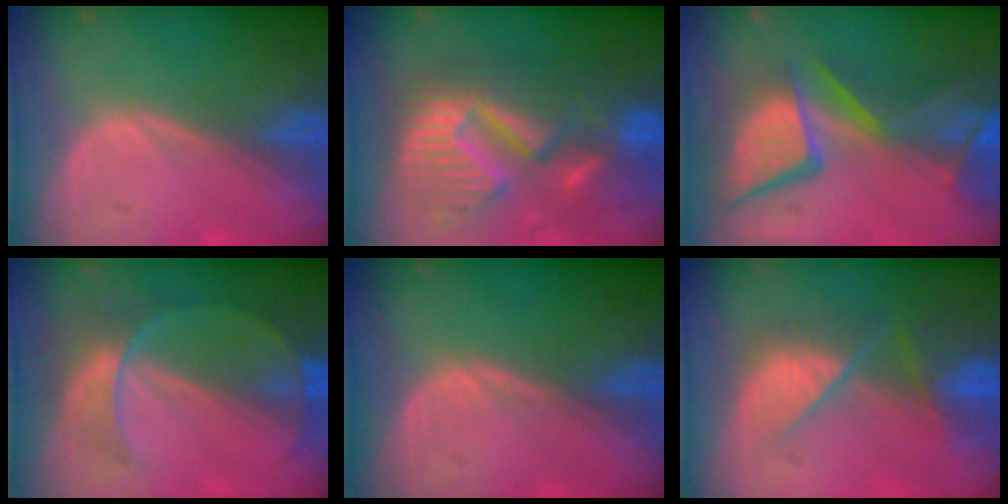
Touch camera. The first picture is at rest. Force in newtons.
{"total": 13.1, "press": 13.0, "slide": 1.2}
{"total": 13.6, "press": 11.1, "slide": 7.9}
{"total": 7.6, "press": 6.7, "slide": 3.6}
{"total": 0.5, "press": 0.5, "slide": 0.2}
{"total": 9.0, "press": 7.7, "slide": 4.6}